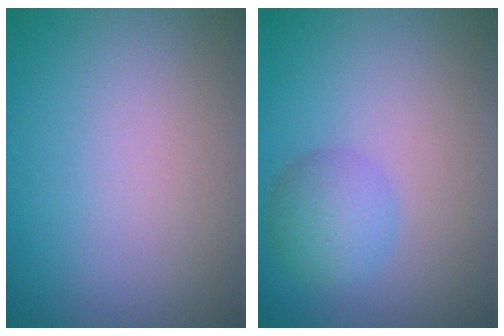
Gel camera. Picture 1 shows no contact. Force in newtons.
{"total": 3.0, "press": 2.9, "slide": 0.2}